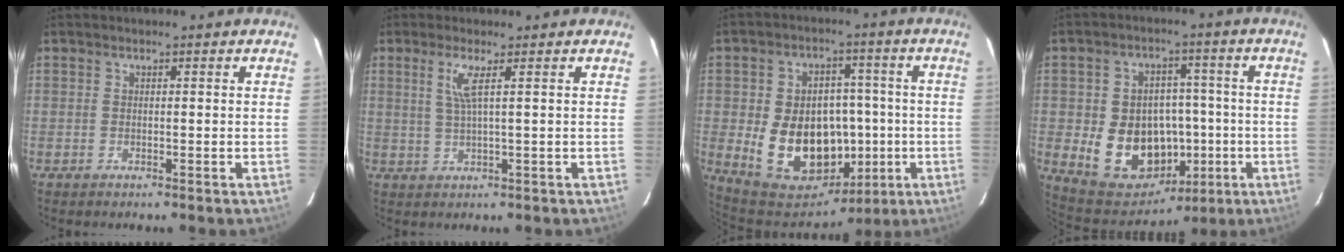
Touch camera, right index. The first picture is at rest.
{"total": 3.4, "force": [1.3, -0.5, 3.1], "torque": [-0.061, -0.003, 0.028]}
{"total": 19.4, "force": [-3.4, 14.8, 12.2], "torque": [-0.264, 0.019, -0.023]}
{"total": 16.5, "force": [-3.4, 13.4, 8.9], "torque": [-0.201, 0.017, -0.027]}